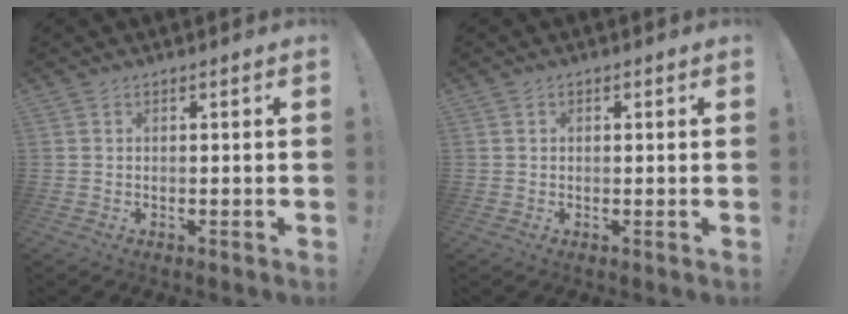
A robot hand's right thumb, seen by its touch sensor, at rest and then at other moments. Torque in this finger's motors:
{"motor_torque": [-0.11, -0.31, -0.07, 0.16, 0.05]}